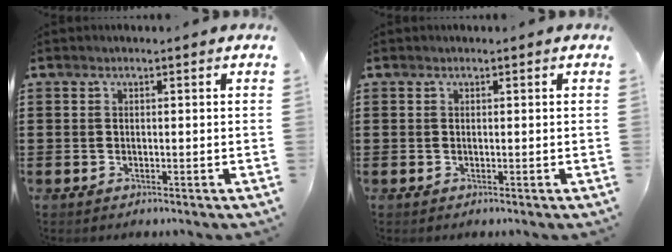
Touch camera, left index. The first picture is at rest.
{"total": 0.0}